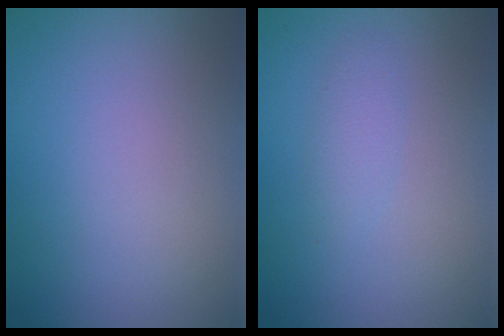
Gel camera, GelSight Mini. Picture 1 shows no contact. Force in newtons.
{"total": 1.3, "press": 1.3, "slide": 0.0}